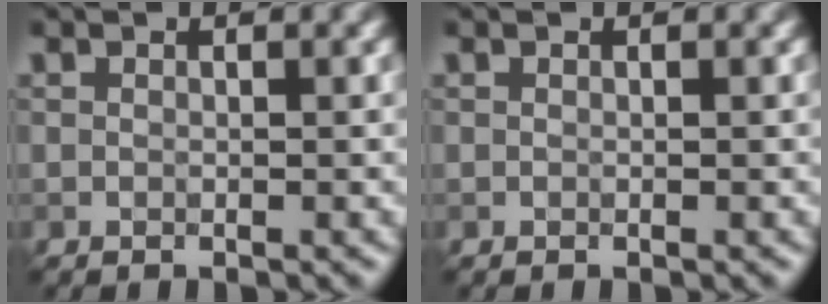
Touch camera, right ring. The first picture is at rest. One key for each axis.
{"total": 0.0}